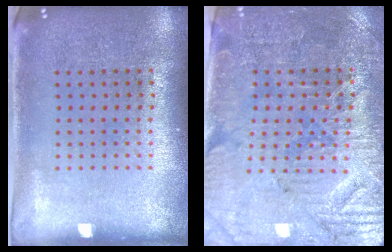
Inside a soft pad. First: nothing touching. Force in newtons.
{"total": 3.7, "press": 3.4, "slide": 1.5}